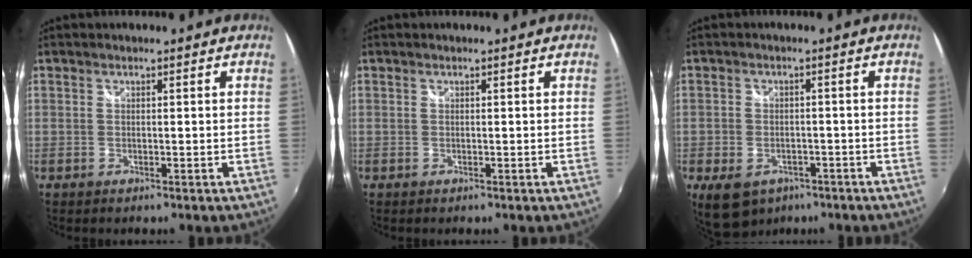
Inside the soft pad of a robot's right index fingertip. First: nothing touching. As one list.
[{"total": 0.0}, {"total": 9.3, "force": [-5.5, 6.3, 4.2], "torque": [-0.102, -0.012, -0.075]}]